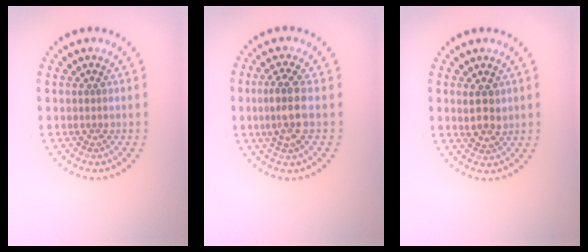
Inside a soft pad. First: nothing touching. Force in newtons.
{"total": 3.1, "press": 2.9, "slide": 1.2}
{"total": 2.3, "press": 2.2, "slide": 0.7}